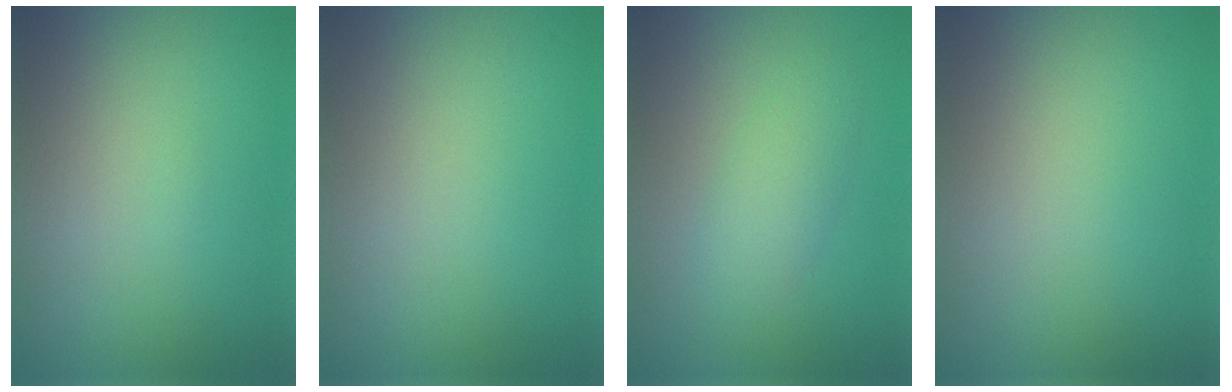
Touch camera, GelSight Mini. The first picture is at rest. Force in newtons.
{"total": 0.0}
{"total": 2.6, "press": 2.6, "slide": 0.1}
{"total": 0.0}